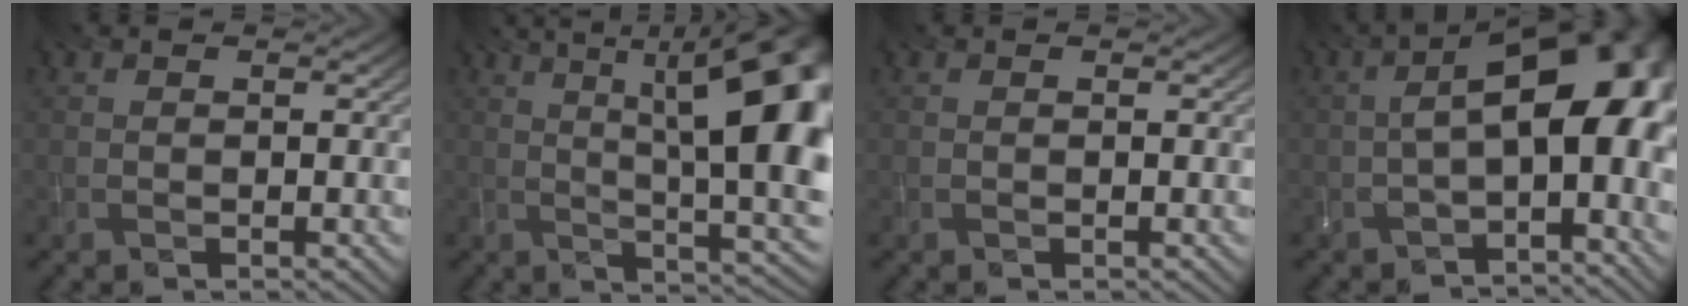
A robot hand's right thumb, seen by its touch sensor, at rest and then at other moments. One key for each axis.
{"total": 18.9, "fx": 4.5, "fy": 6.8, "fz": 17.1, "tx": -0.210, "ty": 0.036, "tz": 0.066}
{"total": 0.0}
{"total": 13.5, "fx": -1.0, "fy": 6.8, "fz": 11.6, "tx": -0.184, "ty": -0.001, "tz": -0.013}